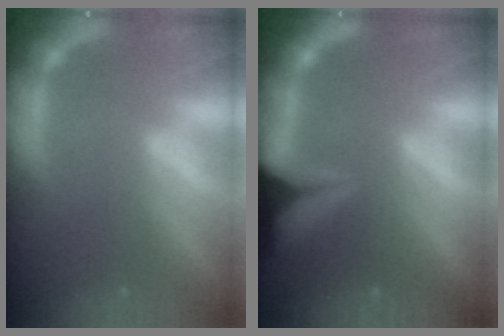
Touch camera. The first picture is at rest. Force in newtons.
{"total": 8.9}